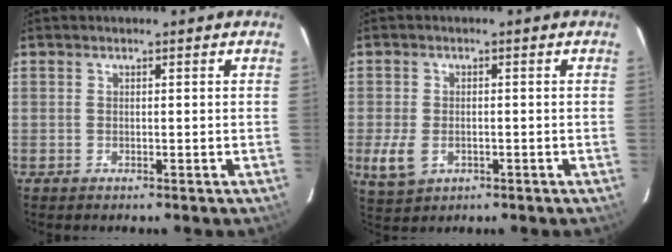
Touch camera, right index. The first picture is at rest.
{"total": 5.7, "force": [-1.7, 3.9, 3.7], "torque": [-0.089, -0.010, -0.025]}